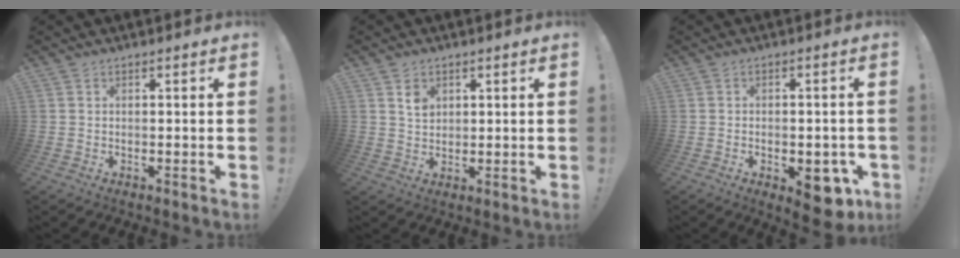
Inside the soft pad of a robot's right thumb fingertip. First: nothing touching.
{"total": 4.4, "force": [2.2, 3.5, 1.5], "torque": [-0.012, -0.012, 0.038]}
{"total": 8.5, "force": [-3.4, 4.7, 6.2], "torque": [-0.050, 0.012, -0.049]}